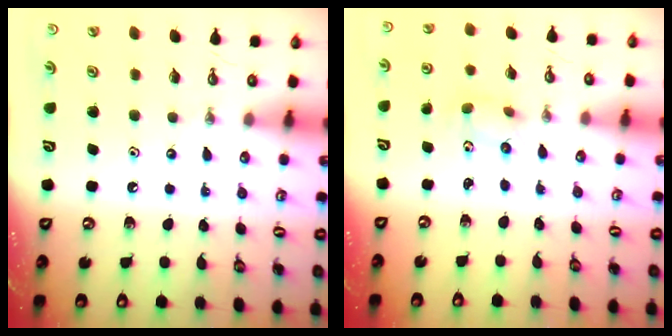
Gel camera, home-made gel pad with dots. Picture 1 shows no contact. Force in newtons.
{"total": 2.9, "press": 2.7, "slide": 1.2}